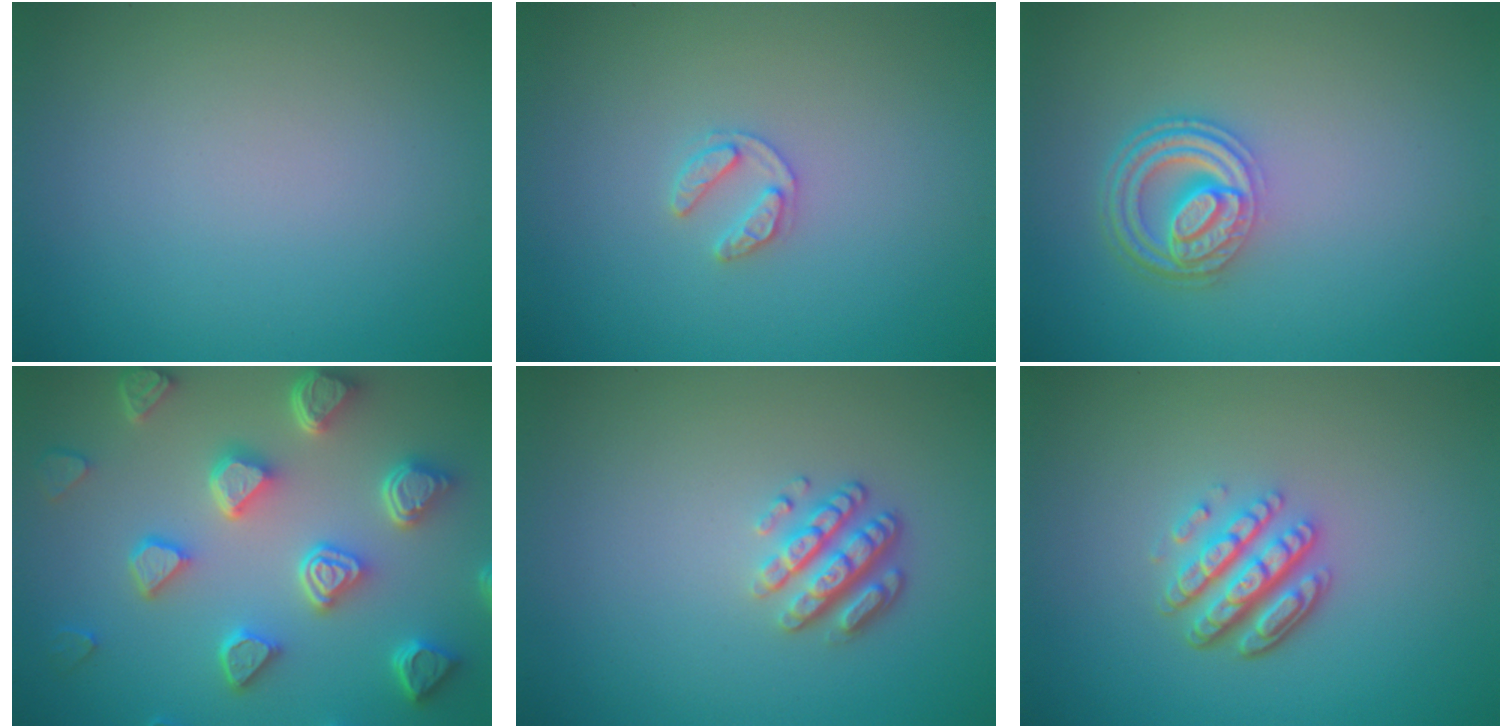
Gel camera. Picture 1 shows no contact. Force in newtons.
{"total": 1.6, "press": 1.6, "slide": 0.3}
{"total": 4.6, "press": 3.4, "slide": 3.0}
{"total": 7.4, "press": 5.9, "slide": 4.4}
{"total": 2.9, "press": 2.4, "slide": 1.7}
{"total": 4.5, "press": 3.4, "slide": 3.1}